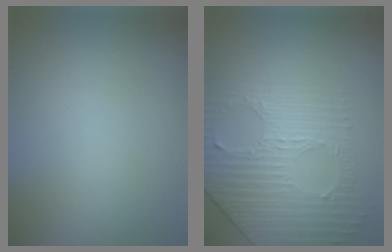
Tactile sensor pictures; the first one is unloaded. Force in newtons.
{"total": 3.9, "press": 3.8, "slide": 0.8}